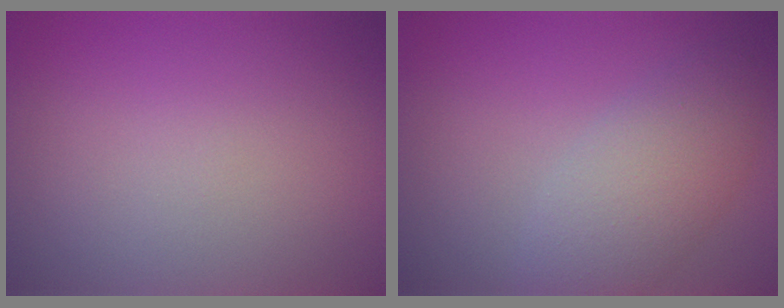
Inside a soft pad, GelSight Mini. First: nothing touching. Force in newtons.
{"total": 4.3, "press": 4.3, "slide": 0.3}